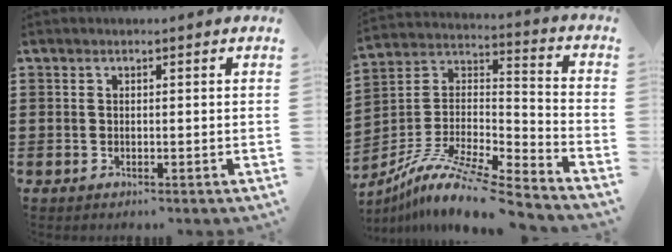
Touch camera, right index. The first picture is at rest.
{"total": 10.6, "force": [-8.6, 1.6, 5.9], "torque": [-0.123, 0.007, -0.175]}